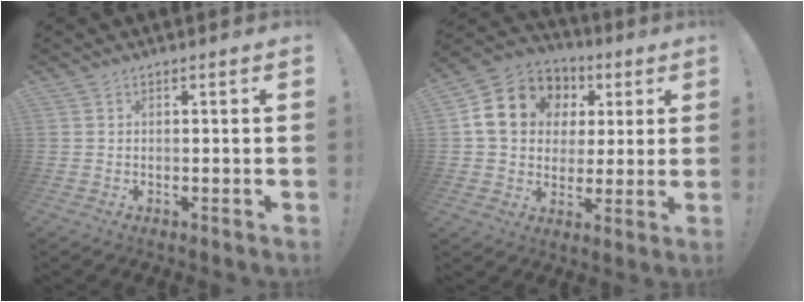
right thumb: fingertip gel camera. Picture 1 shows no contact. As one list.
[{"total": 16.0, "force": [4.8, 13.1, 7.8], "torque": [-0.119, -0.007, 0.105]}]